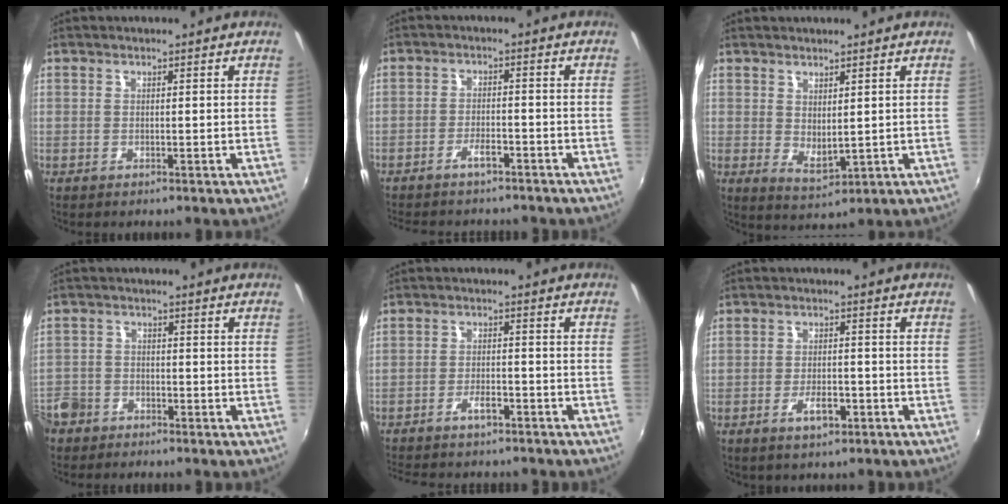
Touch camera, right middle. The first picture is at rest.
{"total": 6.0, "force": [-5.0, 1.8, 2.7], "torque": [-0.066, 0.001, -0.077]}
{"total": 3.9, "force": [1.5, 1.9, 3.1], "torque": [-0.049, -0.010, 0.031]}
{"total": 8.3, "force": [-5.1, 6.3, 2.0], "torque": [-0.068, 0.016, -0.092]}
{"total": 5.9, "force": [-4.8, 1.9, 2.9], "torque": [-0.069, 0.003, -0.077]}
{"total": 4.7, "force": [-2.4, 2.0, 3.5], "torque": [-0.073, -0.003, -0.036]}